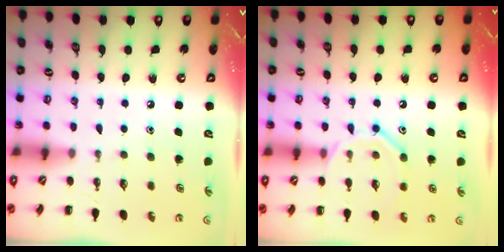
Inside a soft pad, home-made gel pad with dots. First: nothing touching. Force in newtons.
{"total": 10.8, "press": 10.8, "slide": 0.9}